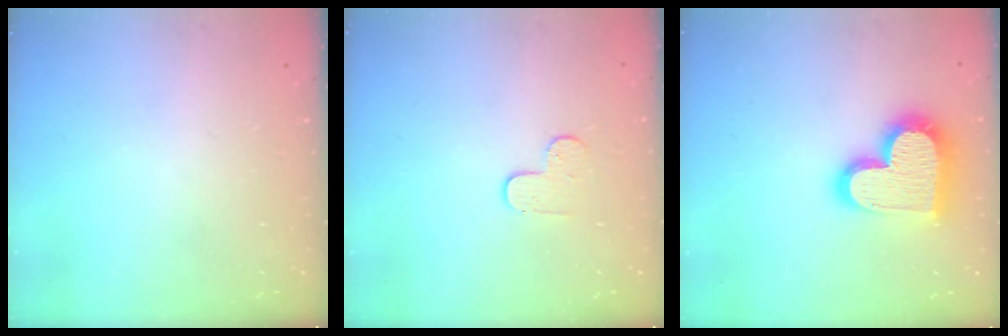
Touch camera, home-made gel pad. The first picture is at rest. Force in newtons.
{"total": 4.3, "press": 4.3, "slide": 0.4}
{"total": 20.7, "press": 20.7, "slide": 1.5}